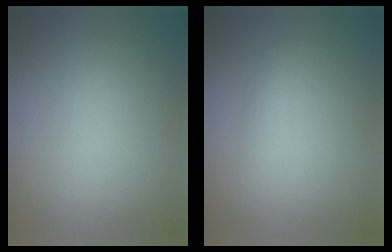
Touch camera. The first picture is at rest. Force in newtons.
{"total": 1.3}